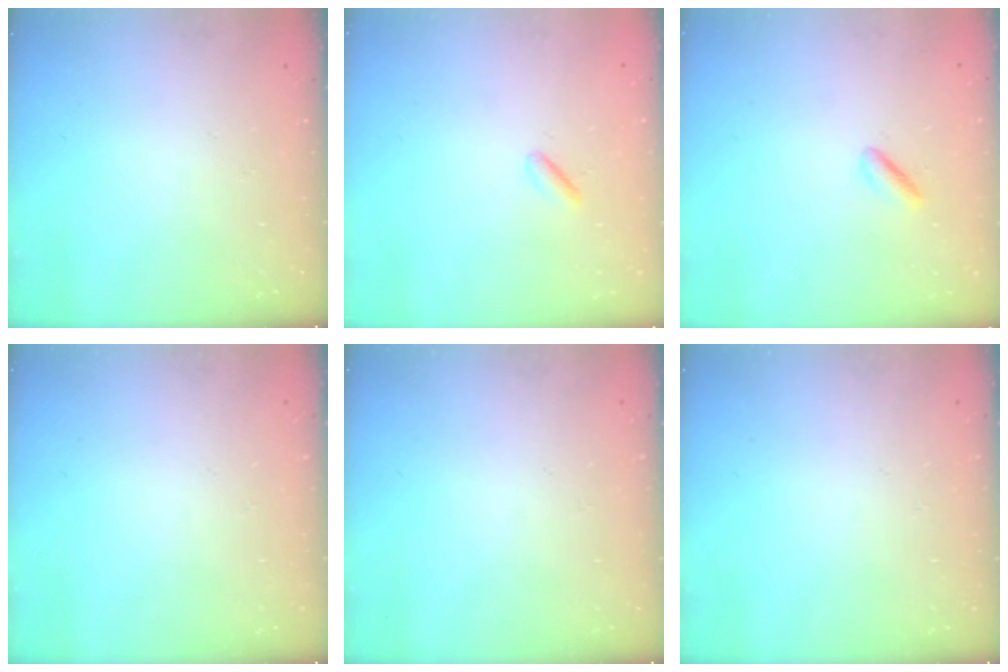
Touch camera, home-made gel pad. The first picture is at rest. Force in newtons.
{"total": 1.1, "press": 0.9, "slide": 0.7}
{"total": 1.6, "press": 1.2, "slide": 0.9}
{"total": 0.0}
{"total": 0.0}
{"total": 0.0}